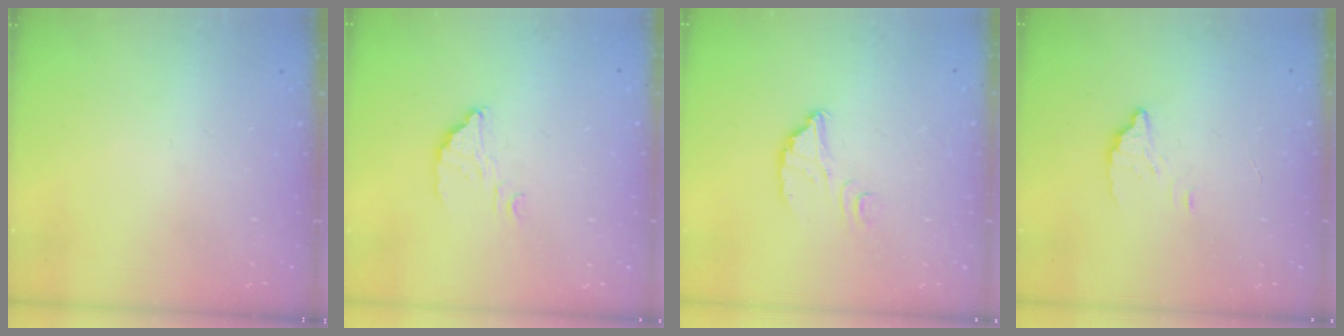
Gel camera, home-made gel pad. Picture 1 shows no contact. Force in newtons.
{"total": 3.3, "press": 3.3, "slide": 0.1}
{"total": 3.6, "press": 3.6, "slide": 0.3}
{"total": 2.3, "press": 2.3, "slide": 0.2}